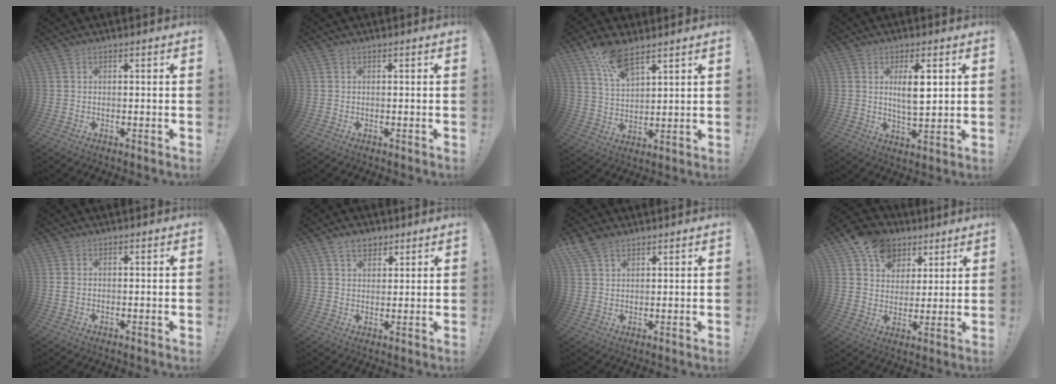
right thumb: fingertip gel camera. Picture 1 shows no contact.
{"total": 0.0}
{"total": 9.8, "force": [7.5, 3.3, 5.3], "torque": [-0.103, -0.041, 0.141]}
{"total": 8.2, "force": [2.2, 2.6, 7.5], "torque": [-0.124, -0.010, 0.031]}
{"total": 1.2, "force": [0.0, 0.9, 0.8], "torque": [-0.018, 0.005, 0.001]}
{"total": 6.0, "force": [3.8, 3.9, 2.6], "torque": [-0.040, -0.011, 0.070]}
{"total": 6.0, "force": [4.3, 3.3, 2.5], "torque": [-0.045, -0.016, 0.084]}
{"total": 12.2, "force": [7.0, 9.1, 4.2], "torque": [-0.071, -0.039, 0.136]}